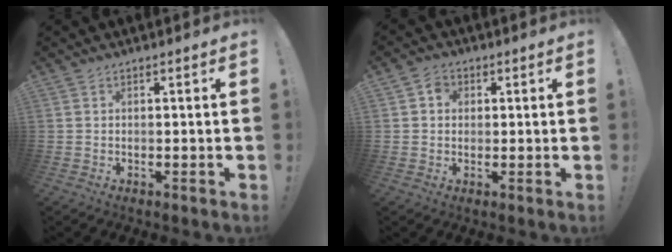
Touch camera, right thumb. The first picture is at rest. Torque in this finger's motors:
{"motor_torque": [-0.01, -0.11, -0.08, 0.09, 0.10]}